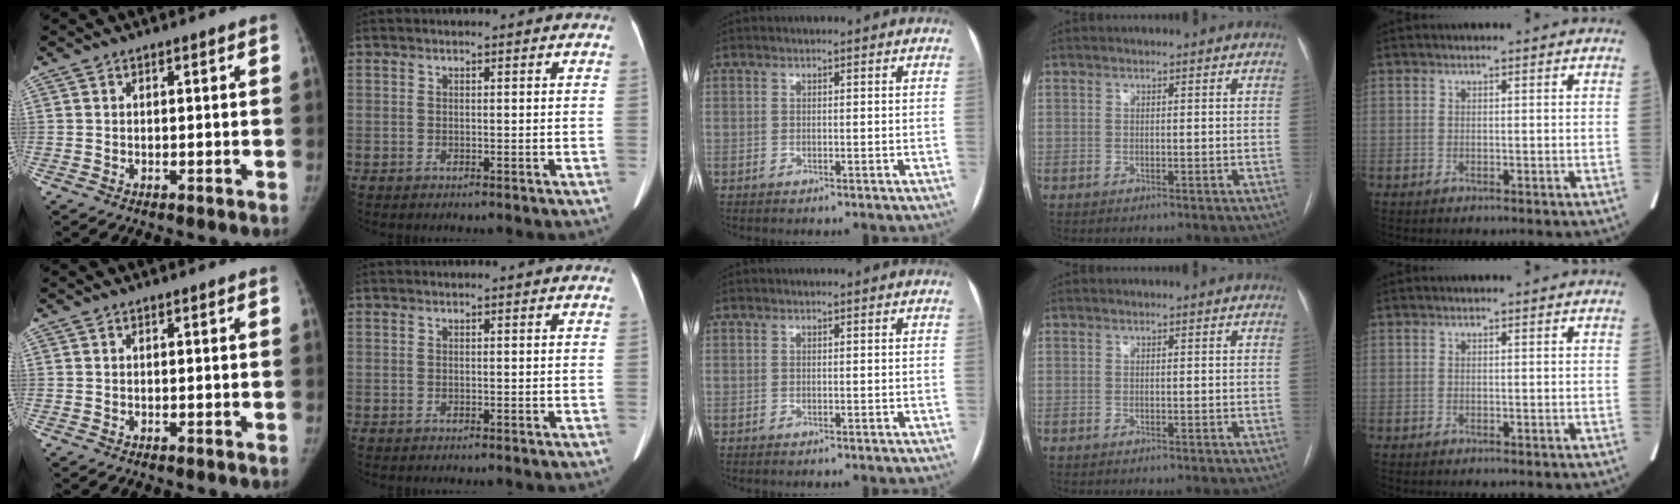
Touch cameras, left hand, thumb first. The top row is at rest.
{}